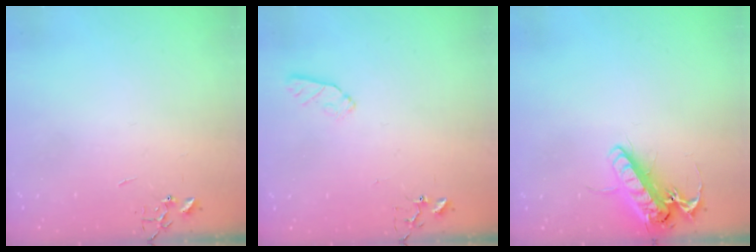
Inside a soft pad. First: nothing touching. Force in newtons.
{"total": 6.1, "press": 6.1, "slide": 0.8}
{"total": 14.6, "press": 14.4, "slide": 2.6}